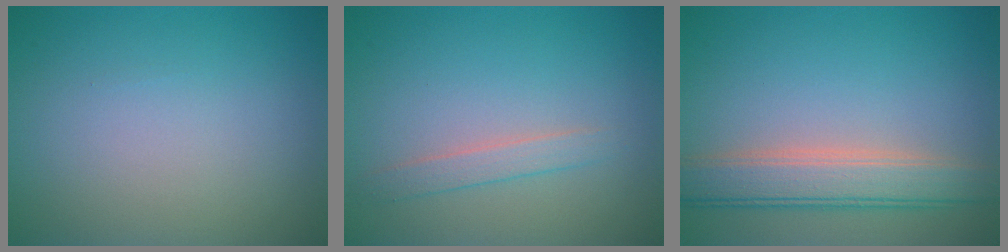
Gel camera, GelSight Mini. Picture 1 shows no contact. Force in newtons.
{"total": 1.5, "press": 1.5, "slide": 0.0}
{"total": 5.0, "press": 5.0, "slide": 0.2}